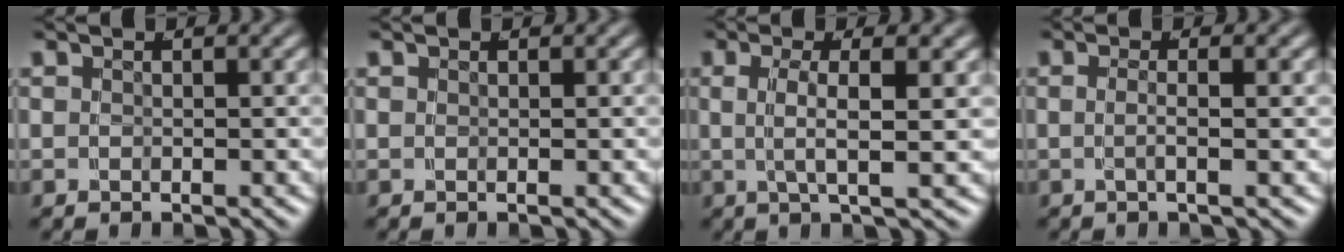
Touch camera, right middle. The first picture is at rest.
{"total": 0.0}
{"total": 3.0, "force": [0.8, -0.3, 2.9], "torque": [-0.045, 0.005, 0.014]}
{"total": 1.5, "force": [-0.3, -0.8, 1.3], "torque": [-0.022, 0.002, -0.005]}